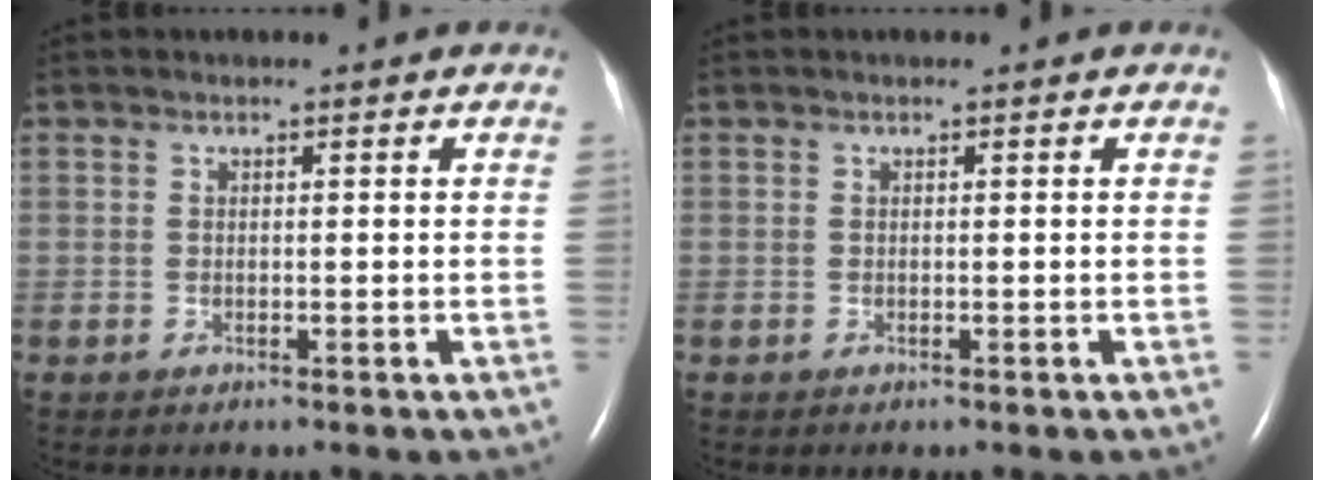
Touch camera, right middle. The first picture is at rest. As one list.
[{"total": 0.0}]